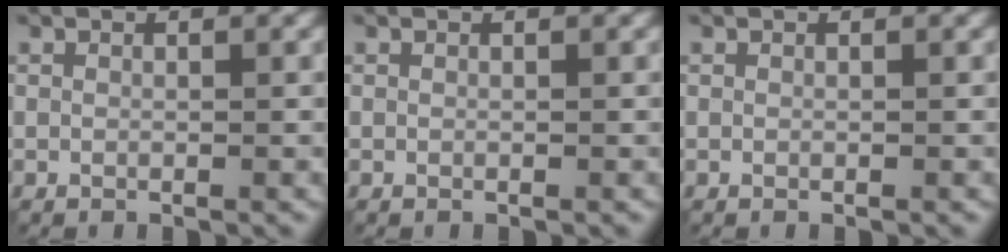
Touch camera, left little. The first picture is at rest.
{"total": 0.0}
{"total": 0.0}